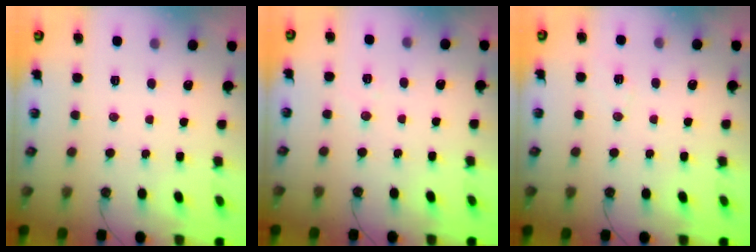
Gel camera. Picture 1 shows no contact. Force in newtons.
{"total": 4.5, "press": 4.2, "slide": 1.5}
{"total": 5.0, "press": 4.9, "slide": 0.5}